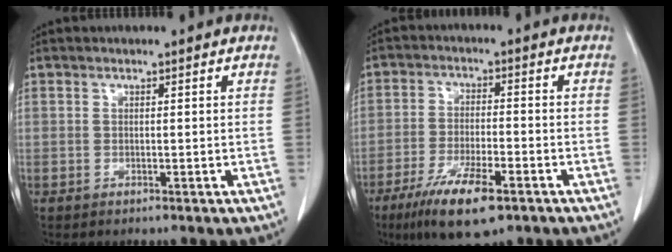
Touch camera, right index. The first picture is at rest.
{"total": 10.6, "force": [-6.2, 2.3, 8.2], "torque": [-0.152, -0.021, -0.102]}